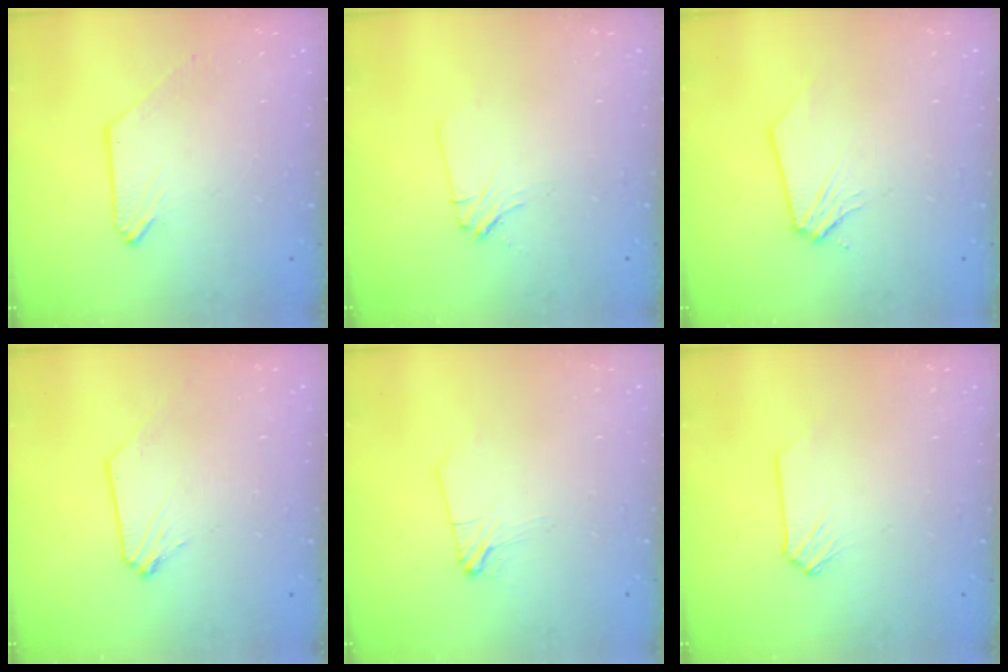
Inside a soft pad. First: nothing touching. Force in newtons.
{"total": 3.6, "press": 3.5, "slide": 0.5}
{"total": 0.0}
{"total": 0.0}
{"total": 2.5, "press": 2.5, "slide": 0.5}
{"total": 0.0}